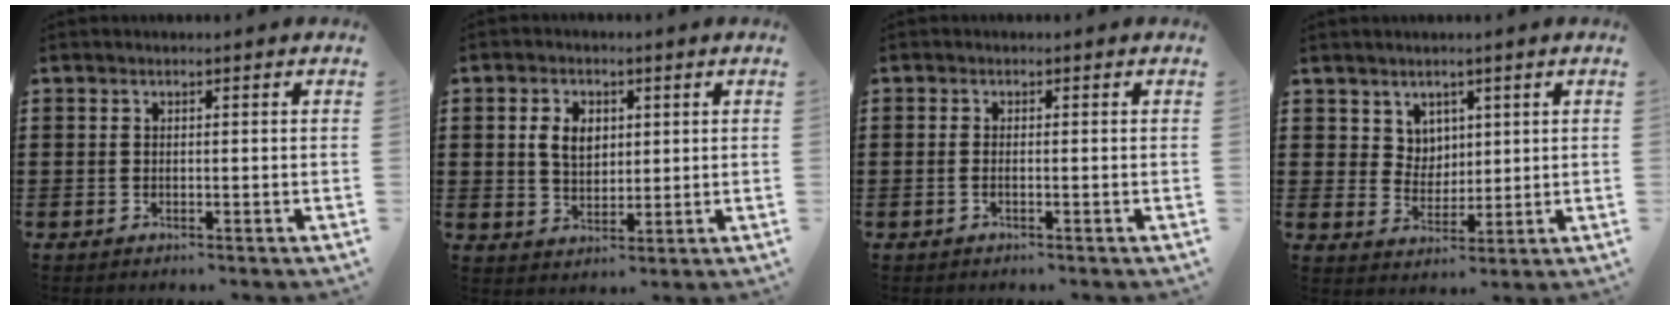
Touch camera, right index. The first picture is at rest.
{"total": 4.7, "force": [1.0, 3.3, 3.2], "torque": [-0.065, 0.009, 0.015]}
{"total": 0.8, "force": [-0.4, 0.0, 0.7], "torque": [-0.012, -0.003, -0.008]}
{"total": 4.5, "force": [2.7, 3.6, 0.4], "torque": [-0.027, 0.007, 0.051]}